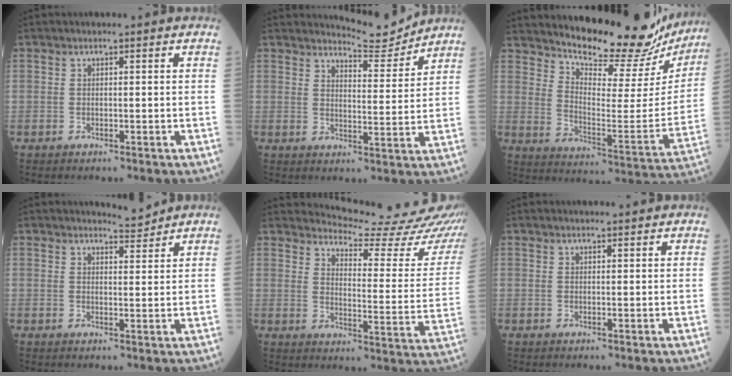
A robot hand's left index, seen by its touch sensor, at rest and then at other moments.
{"total": 5.9, "force": [5.9, -0.1, -0.4], "torque": [-0.008, -0.023, 0.084]}
{"total": 21.4, "force": [20.1, 4.2, 6.0], "torque": [-0.089, -0.077, 0.261]}
{"total": 0.6, "force": [0.6, -0.3, 0.0], "torque": [-0.010, -0.009, 0.013]}
{"total": 18.5, "force": [18.0, -0.2, 4.2], "torque": [-0.065, -0.127, 0.206]}
{"total": 2.2, "force": [2.1, 0.2, 0.5], "torque": [-0.011, 0.008, 0.028]}